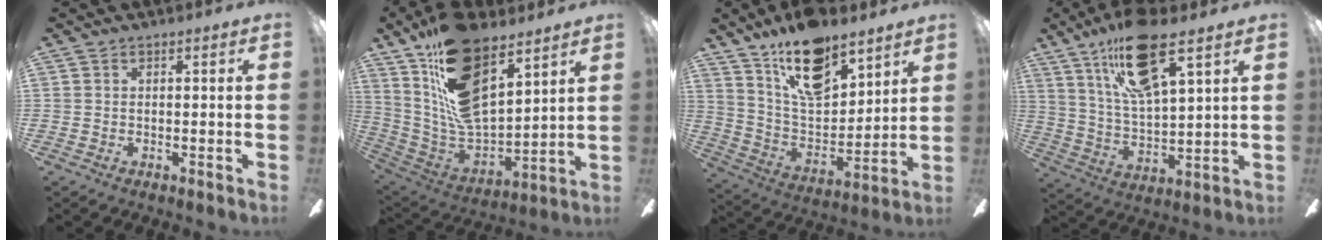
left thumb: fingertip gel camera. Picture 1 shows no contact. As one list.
[{"total": 21.2, "force": [12.0, 10.4, 14.1], "torque": [-0.256, -0.064, 0.215]}, {"total": 18.2, "force": [13.0, 8.2, 9.8], "torque": [-0.171, -0.069, 0.229]}, {"total": 19.1, "force": [11.7, 6.2, 13.7], "torque": [-0.243, -0.037, 0.196]}]